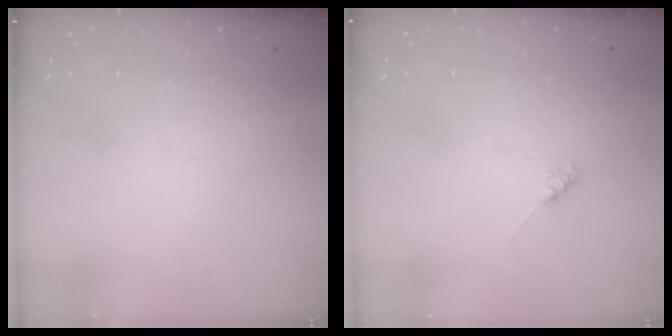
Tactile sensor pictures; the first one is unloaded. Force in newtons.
{"total": 2.1, "press": 2.0, "slide": 0.5}